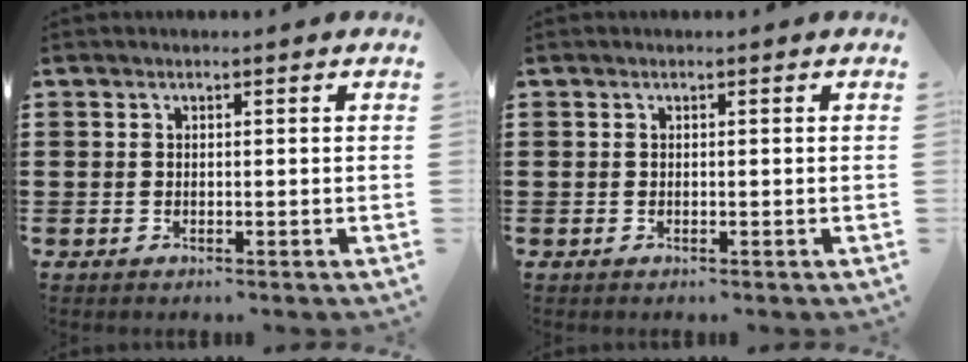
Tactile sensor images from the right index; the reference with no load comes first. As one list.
[{"total": 0.0}]